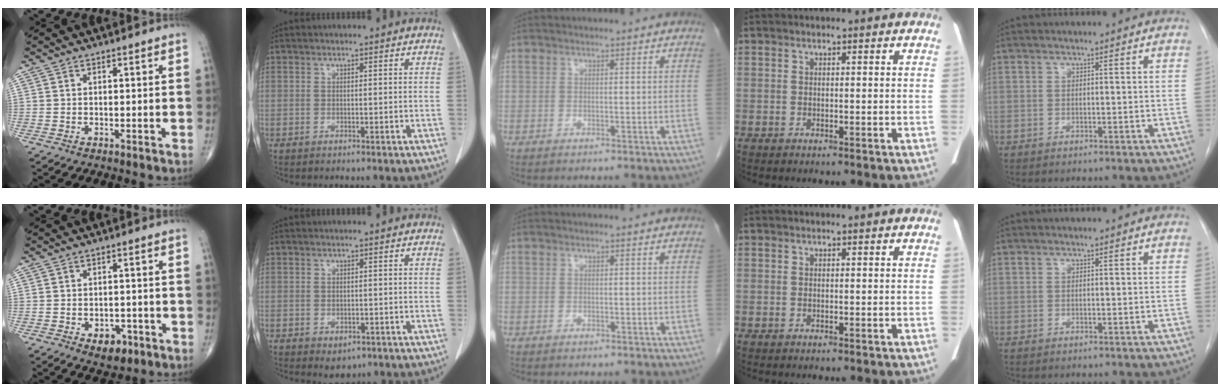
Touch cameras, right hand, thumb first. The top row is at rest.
{"thumb": {"total": 4.8, "force": [-2.2, 3.1, 3.0], "torque": [-0.022, 0.012, -0.025]}, "index": {"total": 2.4, "force": [-1.2, 1.6, 1.3], "torque": [-0.012, -0.001, -0.004]}}